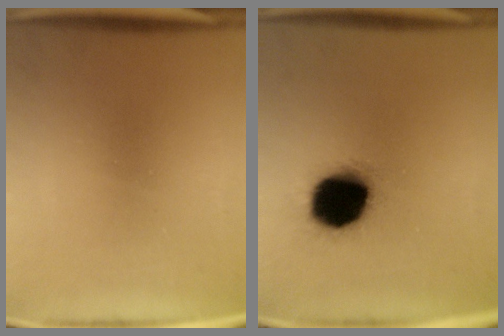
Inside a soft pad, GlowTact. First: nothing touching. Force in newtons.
{"total": 17.1}